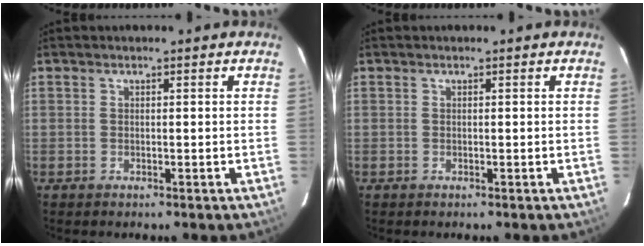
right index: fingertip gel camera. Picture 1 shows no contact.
{"total": 0.0}